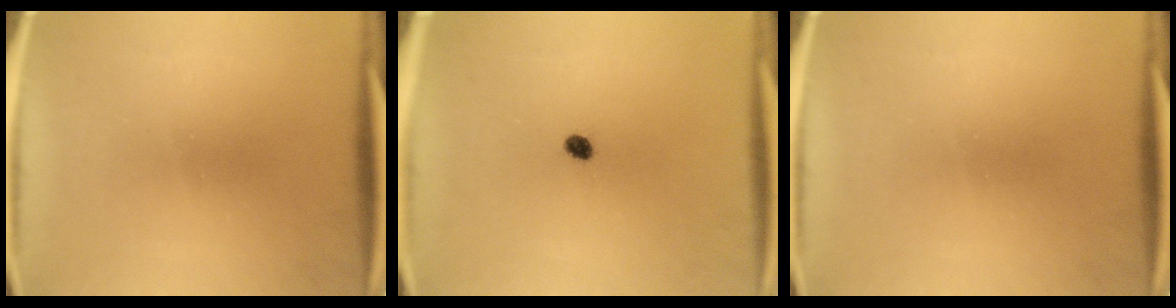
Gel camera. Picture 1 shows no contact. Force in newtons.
{"total": 1.7}
{"total": 0.0}